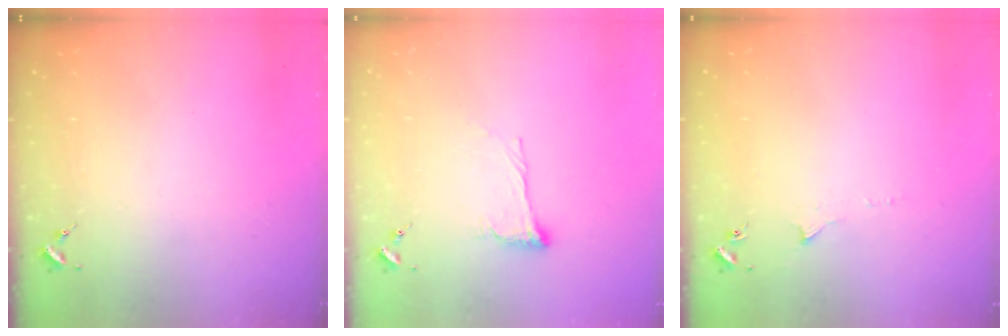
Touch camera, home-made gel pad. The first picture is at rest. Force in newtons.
{"total": 10.2, "press": 10.2, "slide": 0.7}
{"total": 3.5, "press": 3.5, "slide": 0.5}